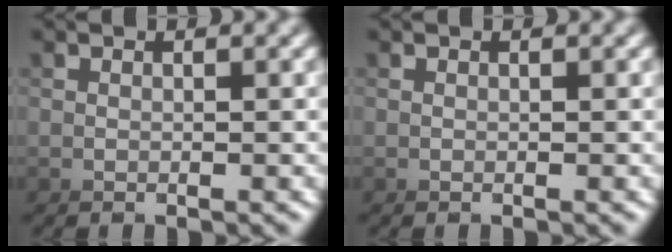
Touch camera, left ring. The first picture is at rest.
{"total": 0.0}